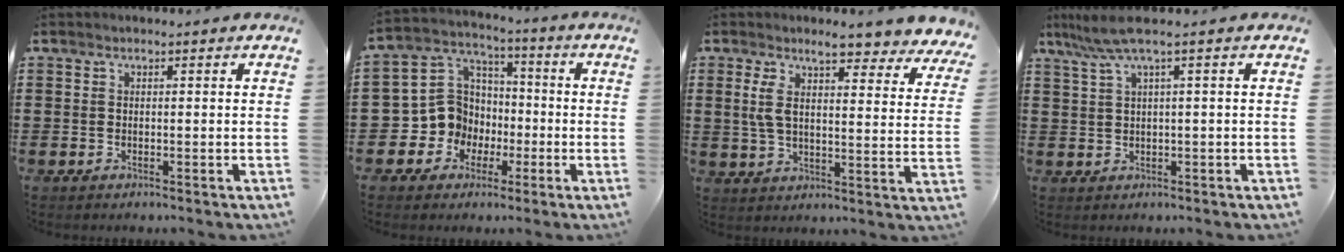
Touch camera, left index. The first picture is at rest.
{"total": 9.6, "force": [-1.9, 9.1, 2.5], "torque": [-0.107, 0.005, -0.034]}
{"total": 7.8, "force": [5.6, 1.5, 5.2], "torque": [-0.108, -0.020, 0.095]}
{"total": 3.7, "force": [1.3, -0.1, 3.5], "torque": [-0.079, -0.006, 0.018]}